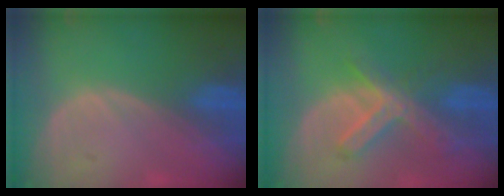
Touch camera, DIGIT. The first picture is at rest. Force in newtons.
{"total": 7.0, "press": 6.1, "slide": 3.6}